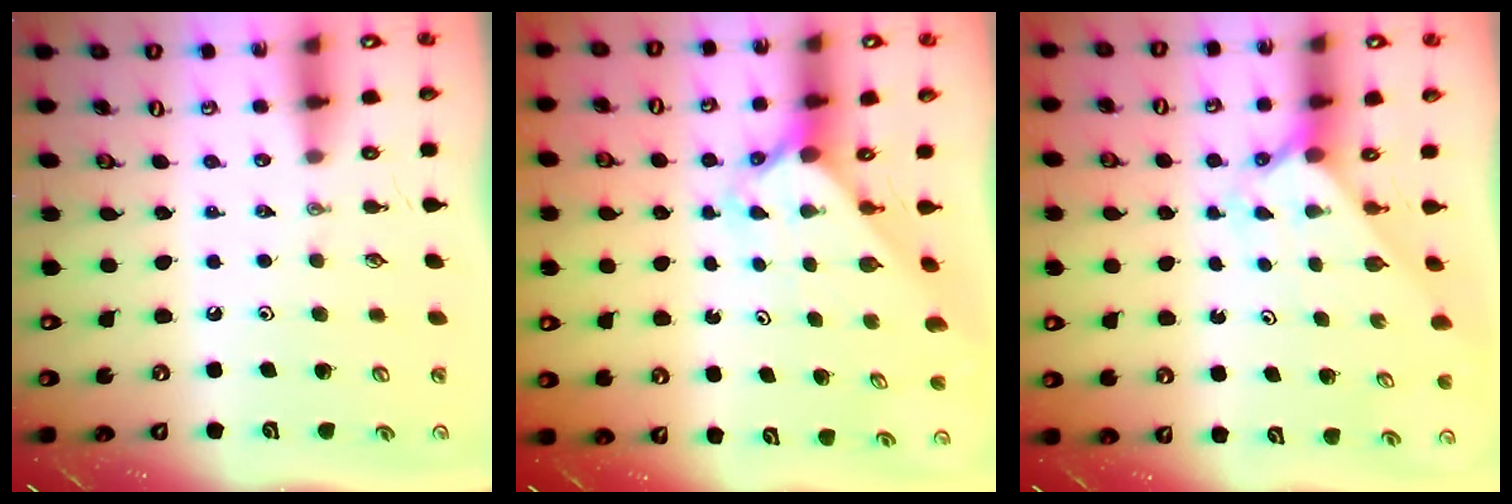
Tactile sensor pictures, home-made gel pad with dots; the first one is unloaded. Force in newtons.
{"total": 2.4, "press": 2.4, "slide": 0.3}
{"total": 2.0, "press": 2.0, "slide": 0.2}